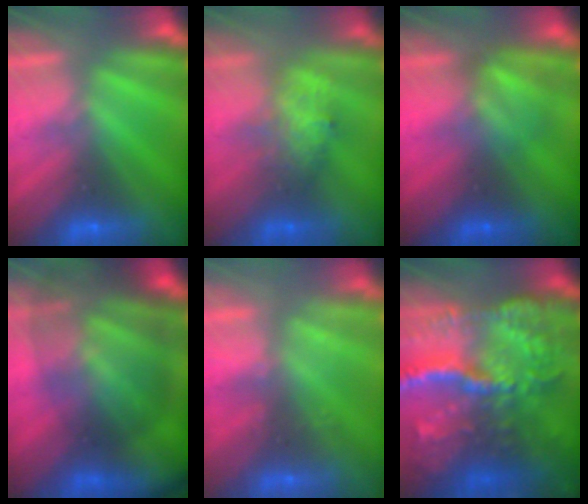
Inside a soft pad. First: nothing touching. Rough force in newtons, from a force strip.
{"total": 2.8}
{"total": 3.0}
{"total": 10.7}
{"total": 2.3}
{"total": 7.6}